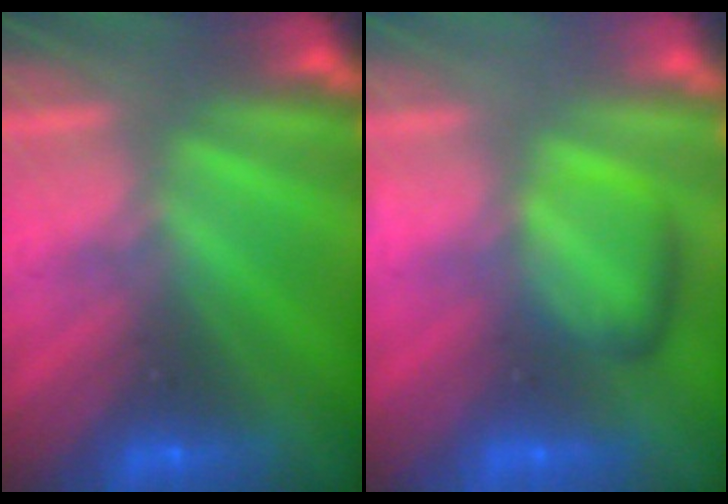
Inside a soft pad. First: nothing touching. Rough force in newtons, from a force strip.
{"total": 2.4}